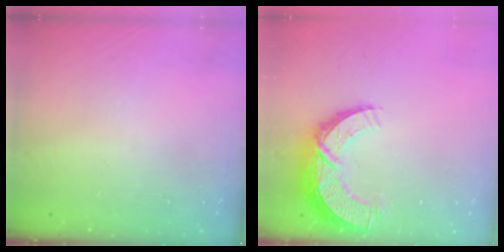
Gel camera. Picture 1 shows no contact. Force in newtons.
{"total": 11.6, "press": 11.6, "slide": 0.7}